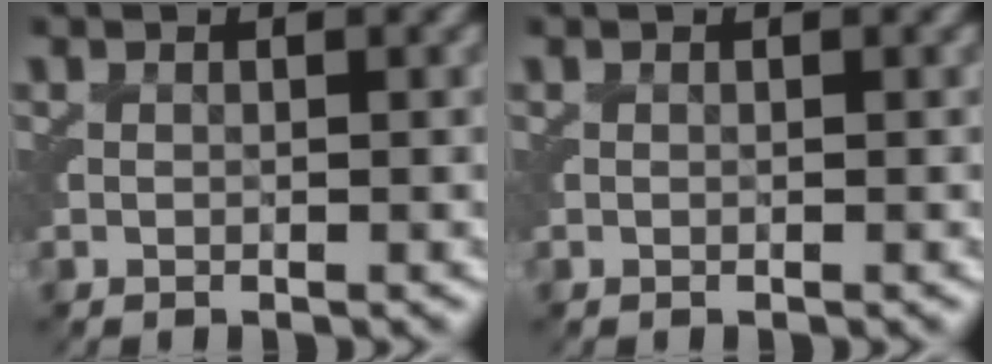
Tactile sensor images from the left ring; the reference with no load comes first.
{"total": 0.0}